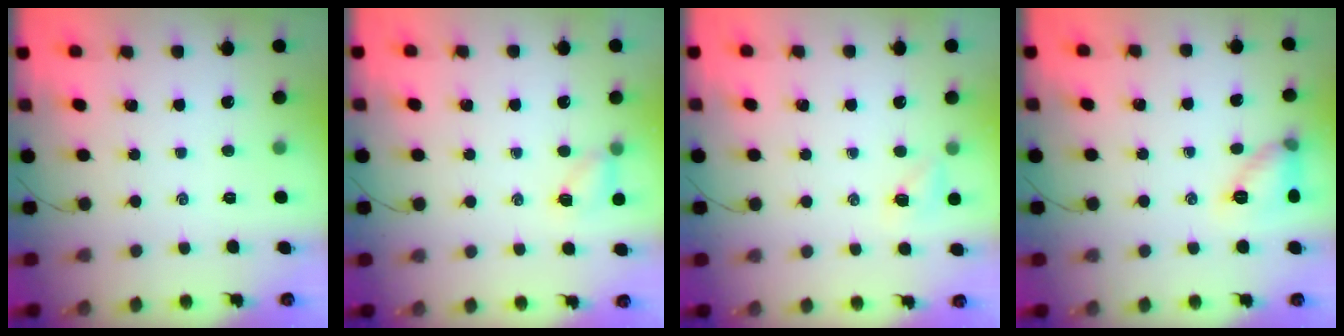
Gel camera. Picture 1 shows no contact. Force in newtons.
{"total": 5.9, "press": 5.7, "slide": 1.6}
{"total": 4.8, "press": 4.6, "slide": 1.3}
{"total": 9.7, "press": 9.6, "slide": 1.1}